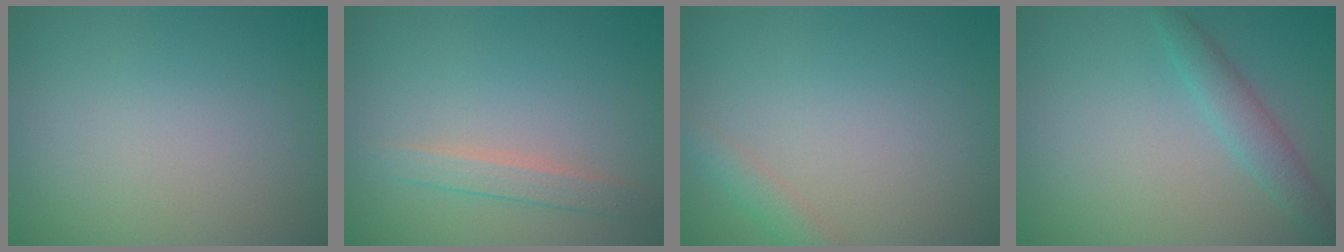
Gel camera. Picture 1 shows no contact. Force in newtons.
{"total": 1.8, "press": 1.8, "slide": 0.1}
{"total": 1.5, "press": 1.5, "slide": 0.1}
{"total": 2.3, "press": 2.3, "slide": 0.1}